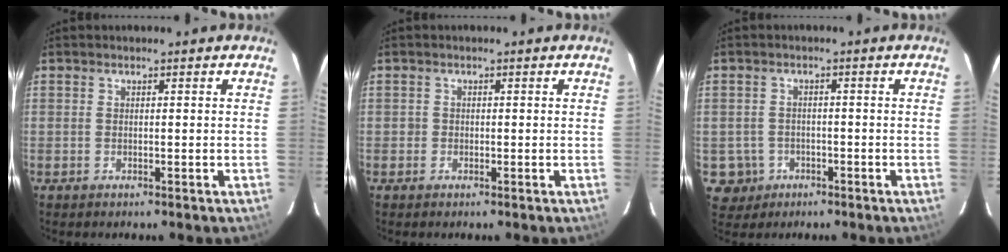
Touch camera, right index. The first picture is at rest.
{"total": 0.9, "force": [-0.2, 0.9, 0.0], "torque": [0.001, 0.000, -0.004]}
{"total": 4.7, "force": [-1.6, 4.3, 0.4], "torque": [-0.020, 0.015, -0.018]}